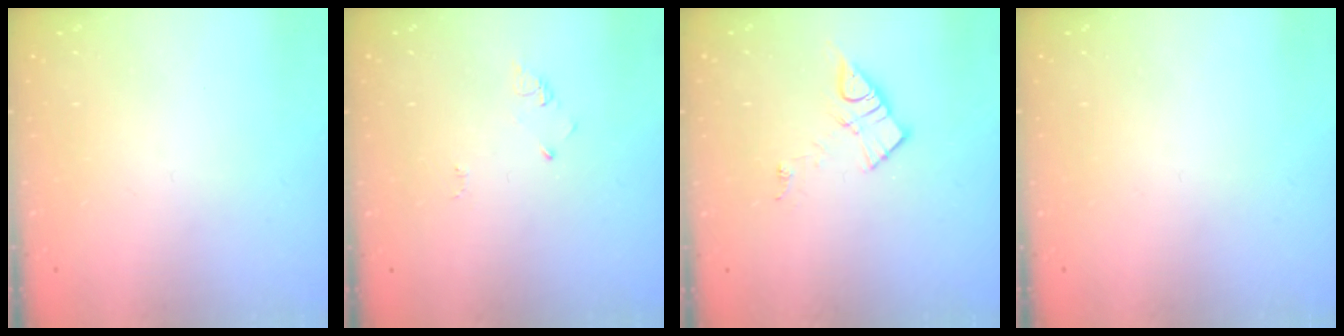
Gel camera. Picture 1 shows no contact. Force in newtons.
{"total": 2.9, "press": 2.9, "slide": 0.3}
{"total": 9.4, "press": 9.4, "slide": 0.5}
{"total": 0.0}